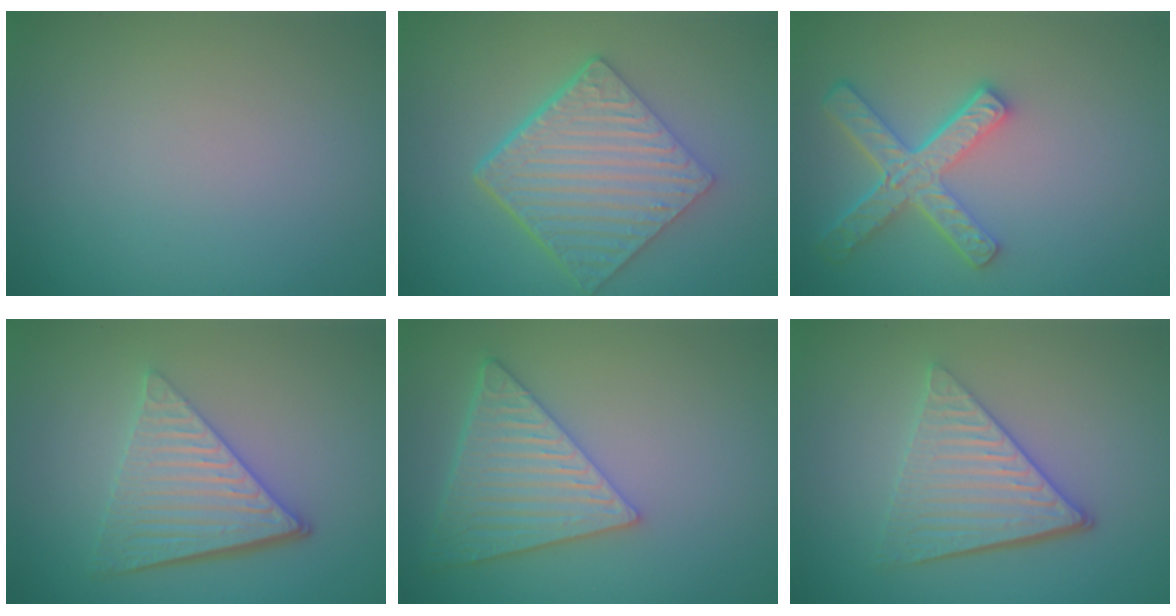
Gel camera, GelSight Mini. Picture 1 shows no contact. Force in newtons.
{"total": 6.6, "press": 4.7, "slide": 4.6}
{"total": 4.9, "press": 3.7, "slide": 3.2}
{"total": 5.8, "press": 4.1, "slide": 4.1}
{"total": 6.0, "press": 4.9, "slide": 3.4}
{"total": 4.9, "press": 3.7, "slide": 3.3}